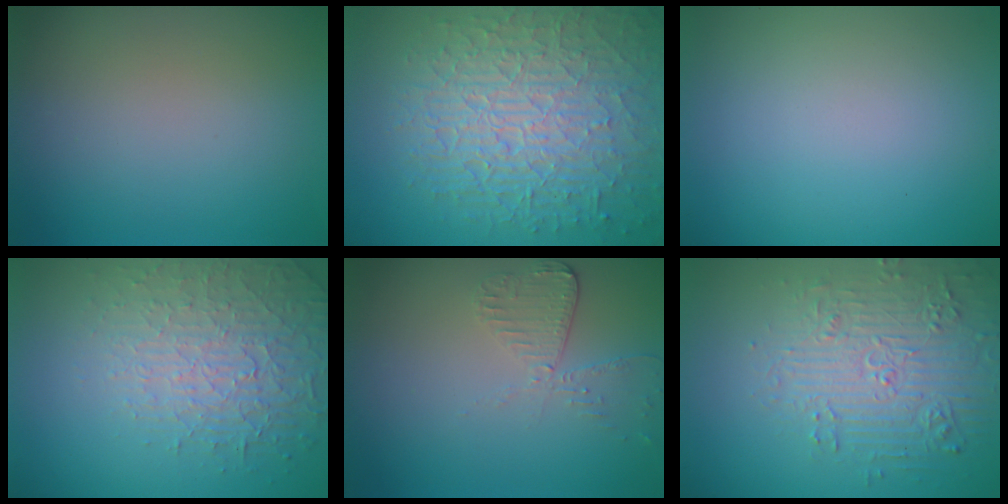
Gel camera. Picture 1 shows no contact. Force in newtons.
{"total": 10.3, "press": 6.7, "slide": 7.9}
{"total": 0.0}
{"total": 4.0, "press": 3.8, "slide": 1.2}
{"total": 2.7, "press": 2.4, "slide": 1.2}
{"total": 4.6, "press": 4.6, "slide": 0.8}